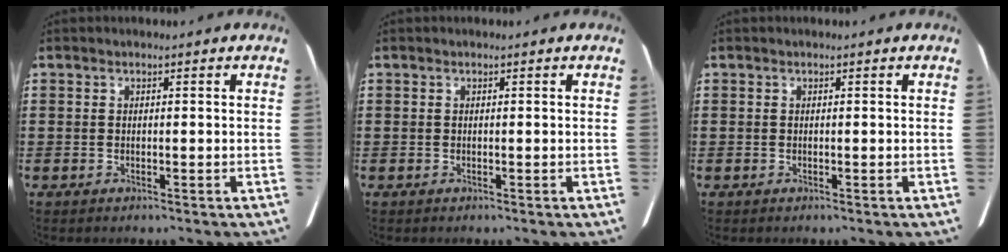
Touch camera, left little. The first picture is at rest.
{"total": 0.0}
{"total": 0.0}